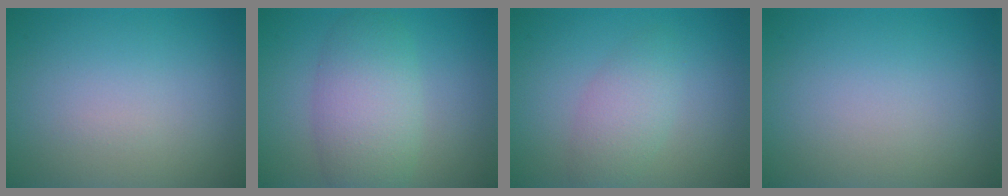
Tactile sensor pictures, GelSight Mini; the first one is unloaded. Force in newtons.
{"total": 5.1, "press": 5.0, "slide": 0.3}
{"total": 2.7, "press": 2.7, "slide": 0.1}
{"total": 0.0}